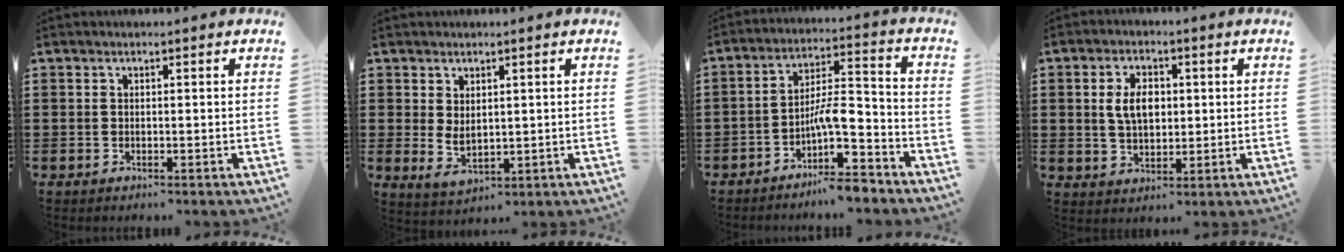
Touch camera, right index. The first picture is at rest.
{"total": 2.8, "force": [1.0, 1.6, 2.1], "torque": [-0.043, 0.003, 0.018]}
{"total": 8.2, "force": [-5.2, 2.2, 6.0], "torque": [-0.107, 0.000, -0.098]}
{"total": 5.5, "force": [0.7, 3.3, 4.3], "torque": [-0.091, 0.006, 0.006]}